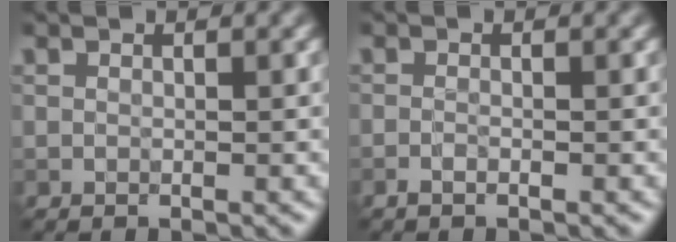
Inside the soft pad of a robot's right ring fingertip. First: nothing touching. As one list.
[{"total": 0.7, "force": [-0.5, 0.2, 0.5], "torque": [-0.010, -0.001, -0.009]}]